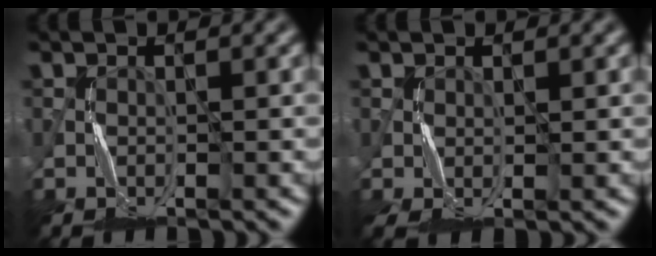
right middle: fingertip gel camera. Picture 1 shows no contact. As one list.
[{"total": 1.8, "force": [0.0, 0.8, 1.6], "torque": [-0.046, -0.002, 0.001]}]